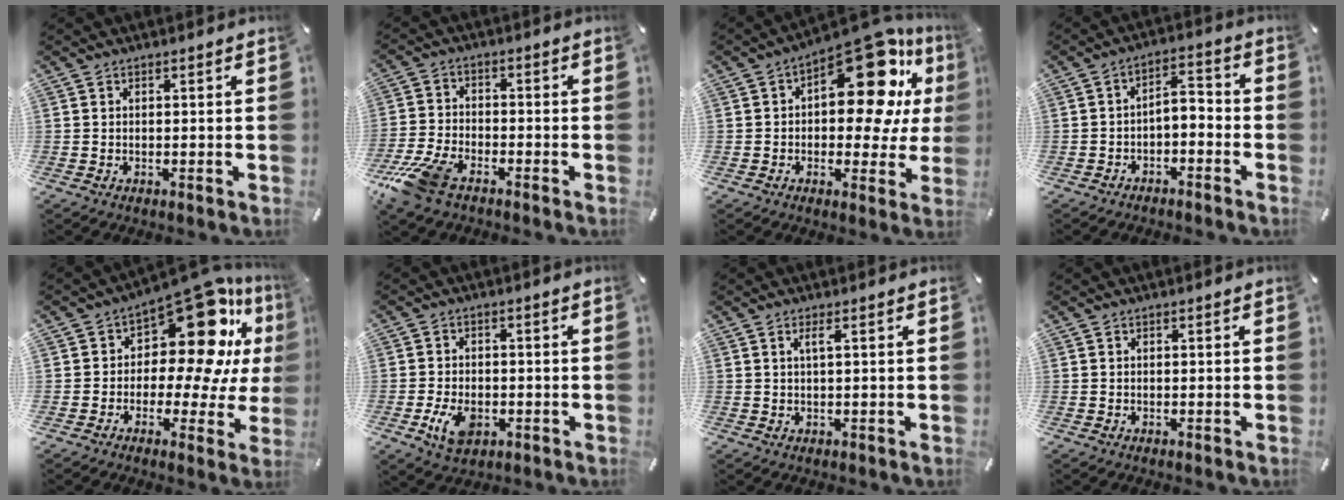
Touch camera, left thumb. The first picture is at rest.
{"total": 10.1, "force": [-6.8, 4.7, 5.8], "torque": [-0.134, 0.021, -0.131]}
{"total": 21.5, "force": [9.3, 10.8, 16.1], "torque": [-0.194, -0.080, 0.149]}
{"total": 4.4, "force": [-3.0, 2.2, 2.2], "torque": [-0.039, 0.018, -0.060]}
{"total": 18.4, "force": [8.3, 9.7, 13.3], "torque": [-0.188, -0.075, 0.134]}
{"total": 6.6, "force": [-2.1, 4.5, 4.3], "torque": [-0.094, 0.002, -0.042]}
{"total": 2.1, "force": [0.7, 0.1, 2.0], "torque": [-0.040, 0.002, 0.010]}
{"total": 0.0}